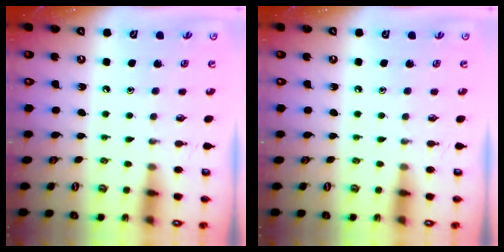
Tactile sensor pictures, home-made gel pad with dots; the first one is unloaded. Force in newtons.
{"total": 0.0}